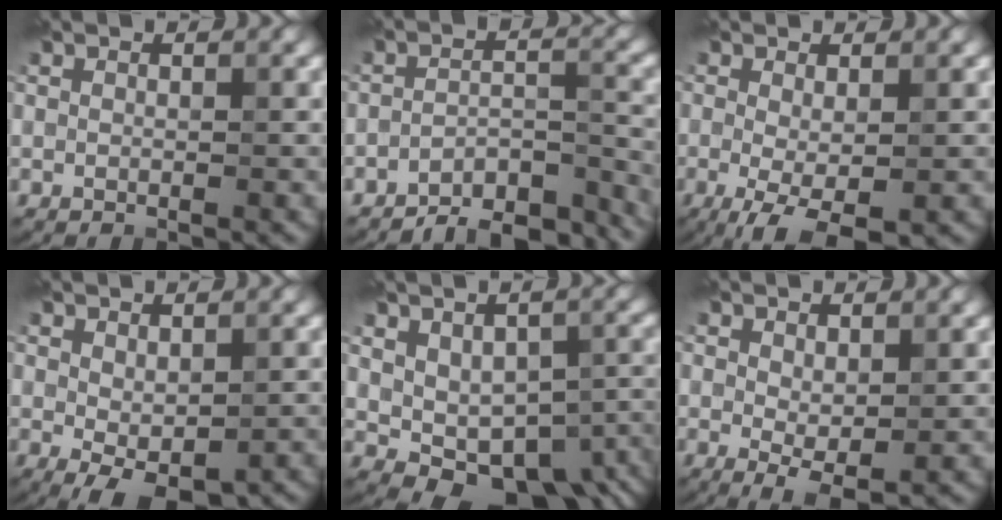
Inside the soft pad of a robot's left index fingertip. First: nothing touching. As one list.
[{"total": 7.7, "force": [-7.0, 2.0, 2.6], "torque": [-0.031, -0.006, -0.104]}, {"total": 4.2, "force": [-1.2, 1.3, 3.8], "torque": [-0.076, -0.011, -0.020]}, {"total": 4.1, "force": [-0.9, 2.1, 3.4], "torque": [-0.050, -0.013, -0.004]}, {"total": 10.1, "force": [-2.4, 5.9, 7.8], "torque": [-0.097, -0.015, -0.014]}, {"total": 2.4, "force": [0.2, 1.1, 2.2], "torque": [-0.035, -0.006, 0.009]}]